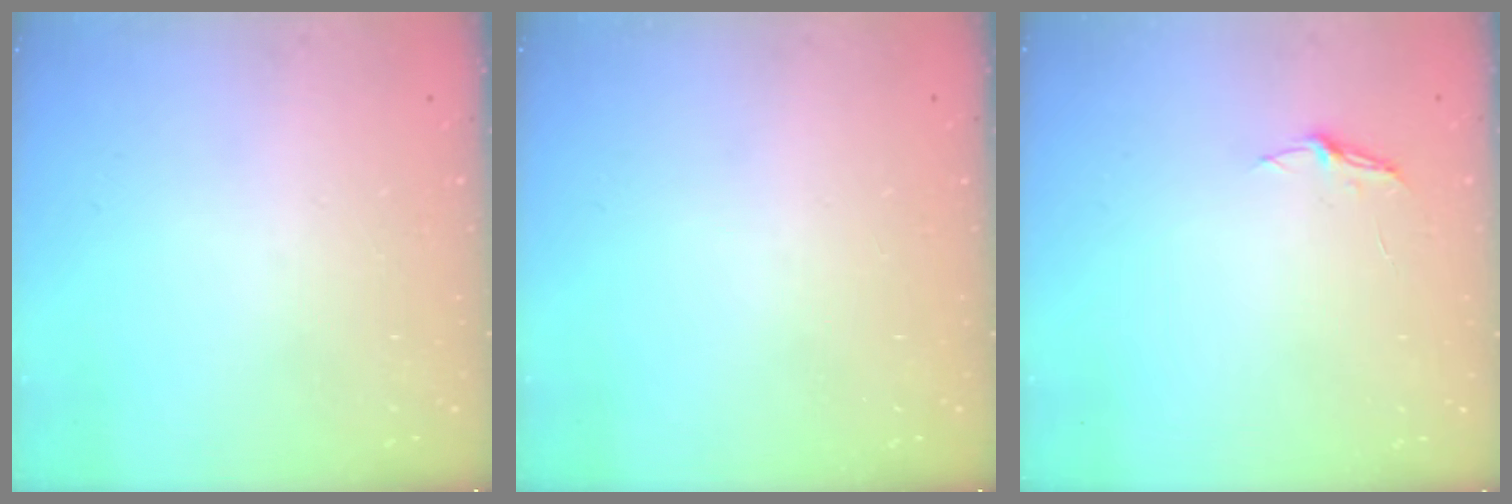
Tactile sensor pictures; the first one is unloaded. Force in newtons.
{"total": 0.0}
{"total": 3.7, "press": 3.7, "slide": 0.4}